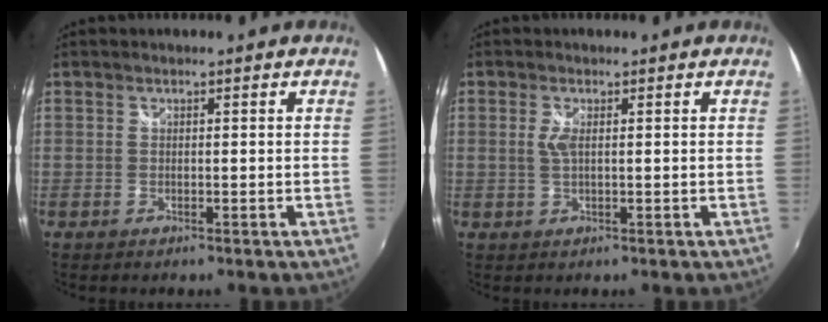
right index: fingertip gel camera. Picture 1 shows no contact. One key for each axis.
{"total": 2.1, "fx": 0.4, "fy": 0.6, "fz": 2.0, "tx": -0.041, "ty": -0.001, "tz": 0.006}